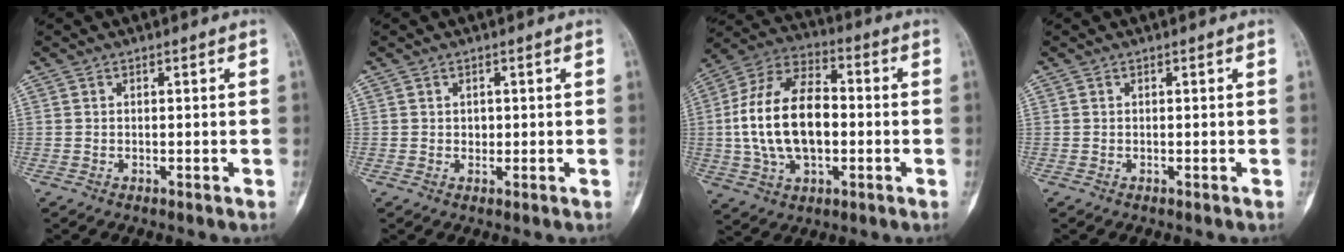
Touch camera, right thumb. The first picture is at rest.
{"total": 1.1, "force": [0.1, 0.9, 0.5], "torque": [-0.002, 0.002, 0.004]}
{"total": 18.9, "force": [-0.6, 11.2, 15.2], "torque": [-0.280, 0.027, -0.009]}
{"total": 0.0}